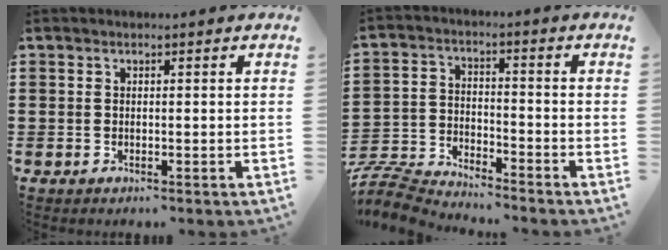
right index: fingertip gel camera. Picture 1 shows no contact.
{"total": 7.0, "force": [-6.9, 0.8, 0.9], "torque": [-0.034, 0.004, -0.143]}